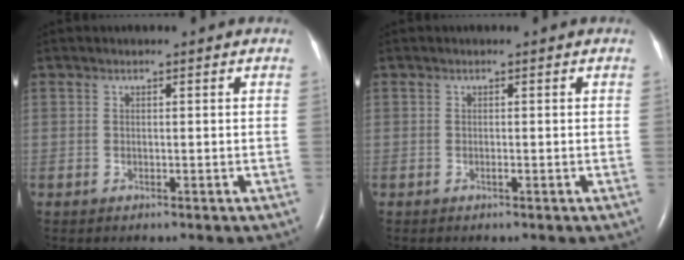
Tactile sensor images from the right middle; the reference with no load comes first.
{"total": 0.0}